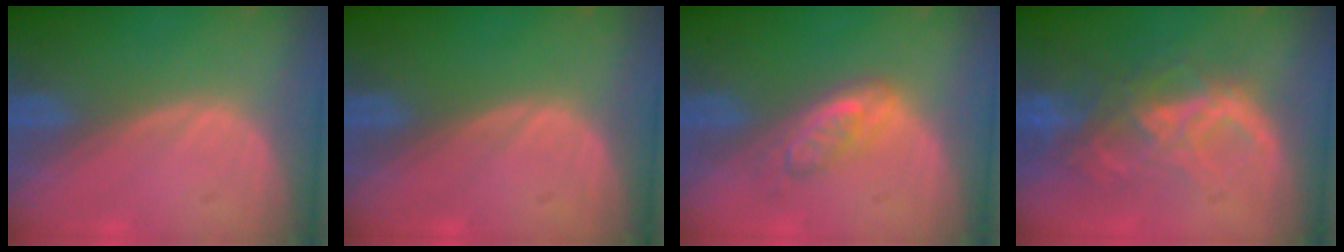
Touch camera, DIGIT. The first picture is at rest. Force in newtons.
{"total": 0.0}
{"total": 4.6, "press": 4.4, "slide": 1.3}
{"total": 8.9, "press": 7.6, "slide": 4.7}